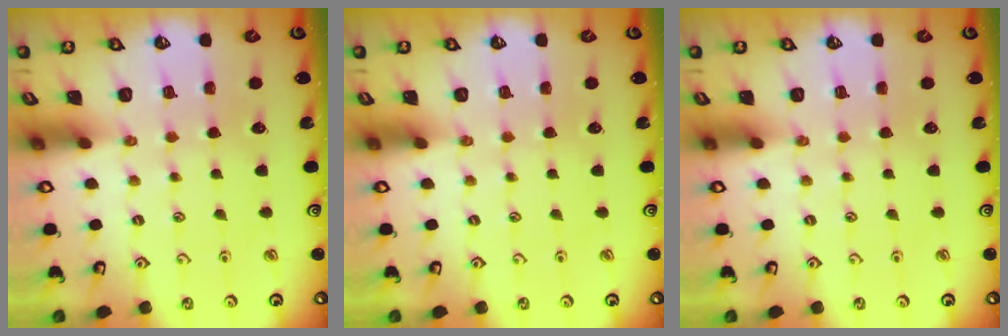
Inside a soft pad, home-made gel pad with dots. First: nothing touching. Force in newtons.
{"total": 0.0}
{"total": 0.0}